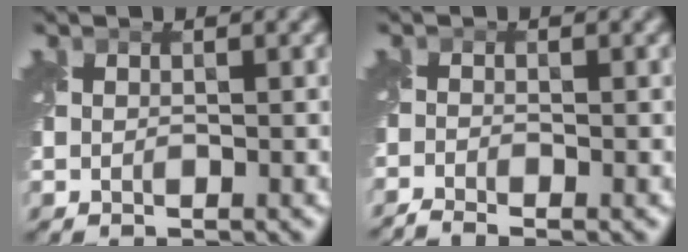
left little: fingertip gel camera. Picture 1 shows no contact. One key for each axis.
{"total": 2.2, "fx": -2.0, "fy": 0.1, "fz": 0.8, "tx": -0.018, "ty": -0.011, "tz": -0.052}